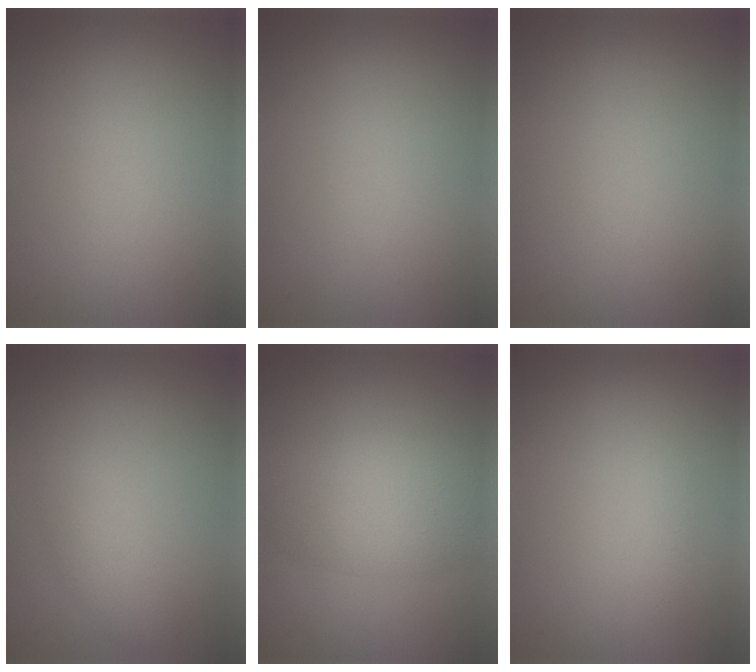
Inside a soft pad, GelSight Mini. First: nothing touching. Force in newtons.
{"total": 0.0}
{"total": 0.0}
{"total": 2.1, "press": 2.1, "slide": 0.1}
{"total": 5.5, "press": 5.5, "slide": 0.4}
{"total": 0.7, "press": 0.7, "slide": 0.0}